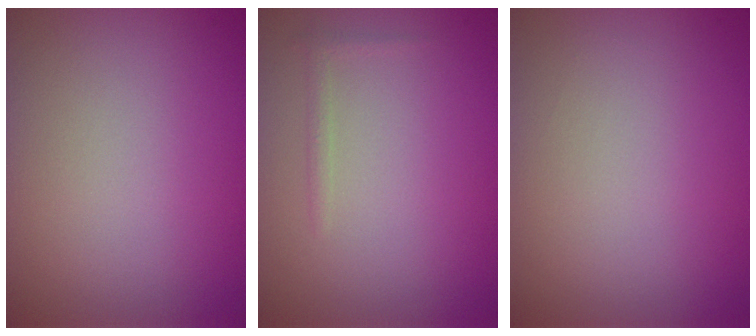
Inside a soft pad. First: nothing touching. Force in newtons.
{"total": 0.7, "press": 0.7, "slide": 0.0}
{"total": 0.0}